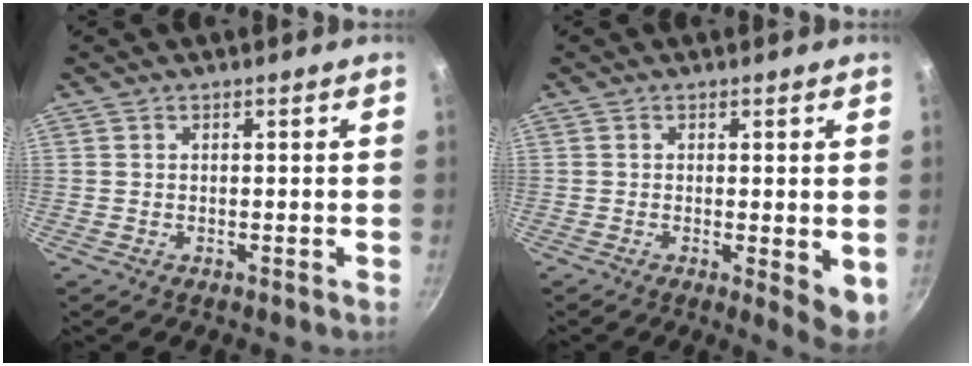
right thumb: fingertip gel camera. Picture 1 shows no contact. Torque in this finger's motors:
{"motor_torque": [0.01, 0.37, 0.07, -0.12, 0.00]}